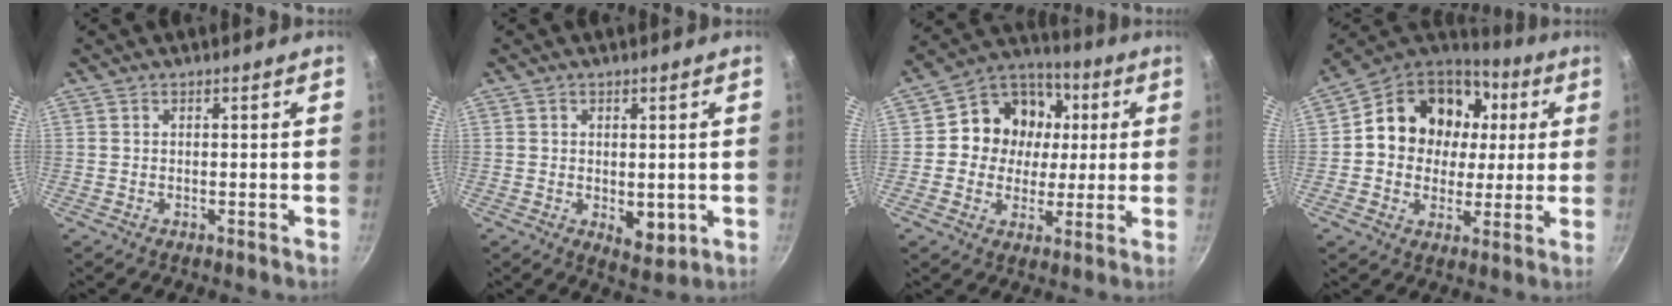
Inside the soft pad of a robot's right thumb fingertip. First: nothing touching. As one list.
[{"total": 5.0, "force": [-0.5, 3.1, 3.8], "torque": [-0.046, -0.012, 0.000]}, {"total": 14.2, "force": [1.9, 12.6, 6.3], "torque": [-0.072, 0.018, 0.014]}, {"total": 18.9, "force": [3.8, 15.7, 9.7], "torque": [-0.141, 0.023, 0.055]}]